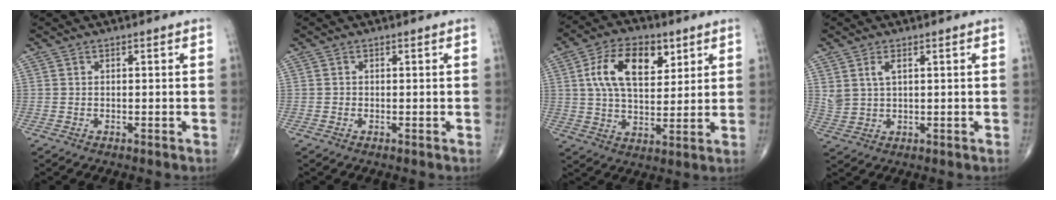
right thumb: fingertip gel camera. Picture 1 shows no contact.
{"total": 0.0}
{"total": 13.8, "force": [4.9, 7.7, 10.3], "torque": [-0.159, -0.008, 0.088]}
{"total": 3.9, "force": [1.7, 2.0, 2.8], "torque": [-0.058, -0.005, 0.041]}